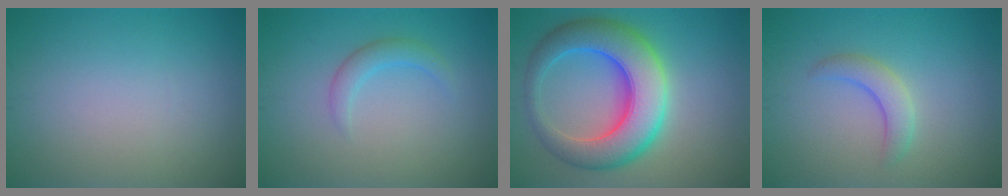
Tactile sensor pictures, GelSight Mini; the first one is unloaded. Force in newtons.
{"total": 1.8, "press": 1.8, "slide": 0.1}
{"total": 9.6, "press": 9.6, "slide": 0.2}
{"total": 2.5, "press": 2.5, "slide": 0.2}